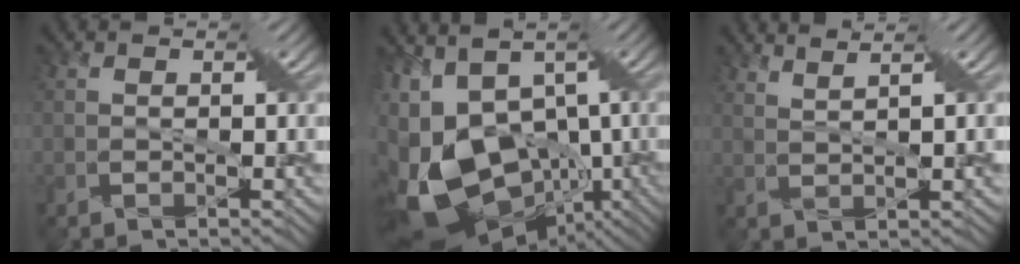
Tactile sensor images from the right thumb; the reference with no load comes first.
{"total": 17.0, "force": [-1.6, 10.4, 13.4], "torque": [-0.292, -0.008, 0.010]}
{"total": 3.9, "force": [3.4, -1.1, 1.6], "torque": [-0.051, -0.003, 0.069]}